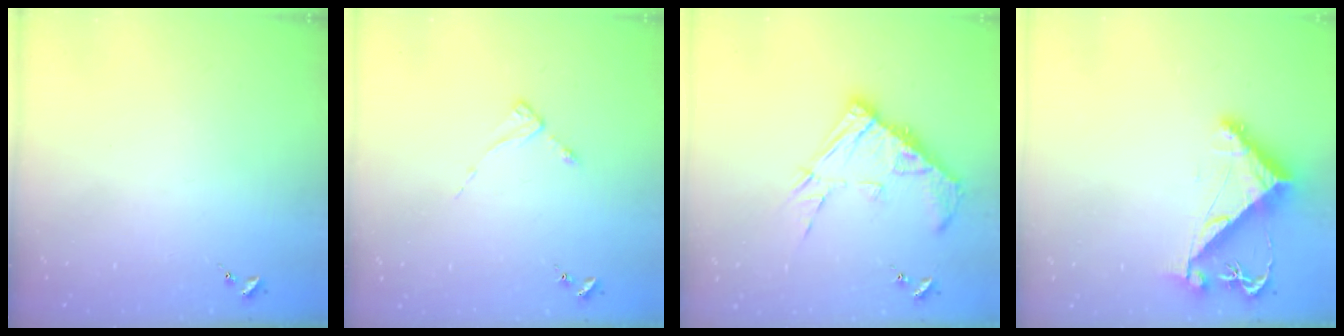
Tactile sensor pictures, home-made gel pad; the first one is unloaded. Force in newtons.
{"total": 2.6, "press": 2.6, "slide": 0.3}
{"total": 13.3, "press": 13.2, "slide": 1.2}
{"total": 8.0, "press": 8.0, "slide": 0.7}